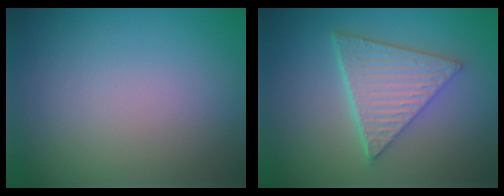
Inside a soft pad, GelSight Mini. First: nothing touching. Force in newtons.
{"total": 6.1, "press": 4.6, "slide": 4.0}